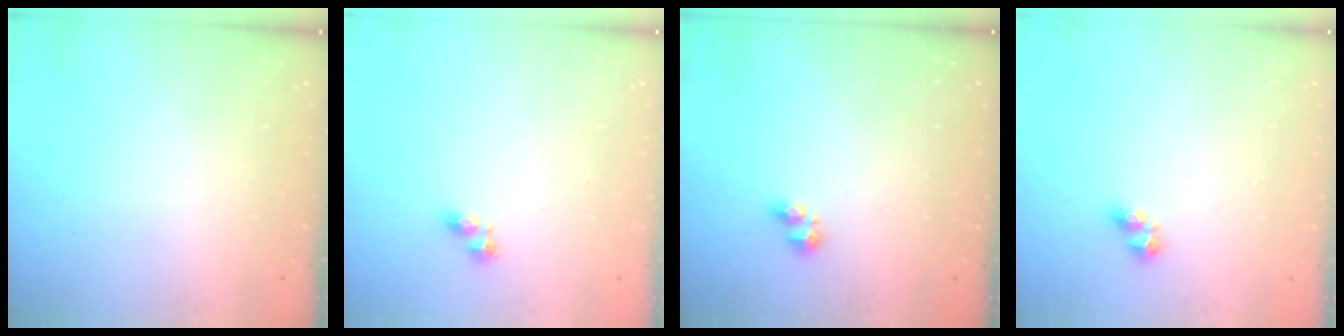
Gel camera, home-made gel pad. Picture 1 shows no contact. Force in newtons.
{"total": 5.0, "press": 4.9, "slide": 0.6}
{"total": 2.8, "press": 2.7, "slide": 0.5}
{"total": 3.3, "press": 3.3, "slide": 0.2}